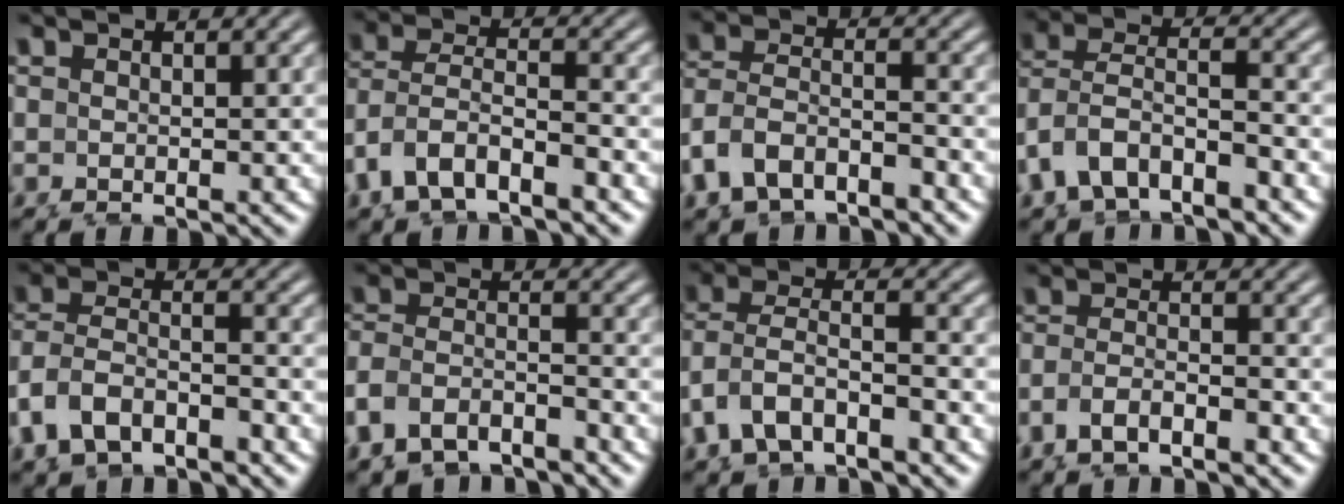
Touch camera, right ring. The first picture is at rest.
{"total": 7.5, "force": [-1.4, 6.6, 3.3], "torque": [-0.101, -0.029, -0.018]}
{"total": 8.6, "force": [-2.7, 7.8, 2.7], "torque": [-0.108, -0.037, -0.041]}
{"total": 8.3, "force": [-1.9, 7.5, 2.9], "torque": [-0.104, -0.028, -0.031]}
{"total": 8.1, "force": [-1.8, 7.4, 3.0], "torque": [-0.111, -0.031, -0.027]}
{"total": 8.0, "force": [-3.7, 6.9, 1.7], "torque": [-0.075, -0.033, -0.062]}
{"total": 6.4, "force": [-0.9, 5.6, 2.9], "torque": [-0.100, -0.029, -0.005]}
{"total": 5.2, "force": [-2.1, 4.2, 2.2], "torque": [-0.071, -0.025, -0.030]}